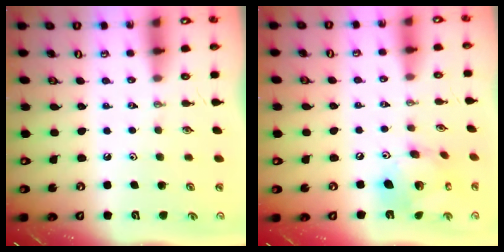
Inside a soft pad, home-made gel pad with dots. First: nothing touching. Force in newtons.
{"total": 15.6, "press": 15.5, "slide": 1.6}